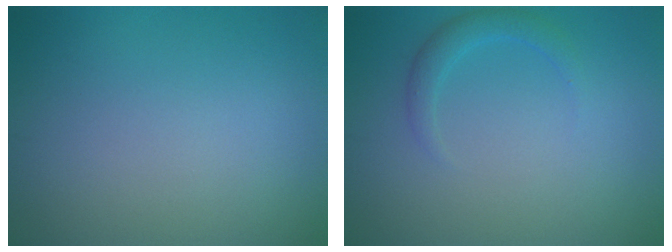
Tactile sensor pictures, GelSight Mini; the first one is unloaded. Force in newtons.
{"total": 1.7, "press": 1.7, "slide": 0.2}